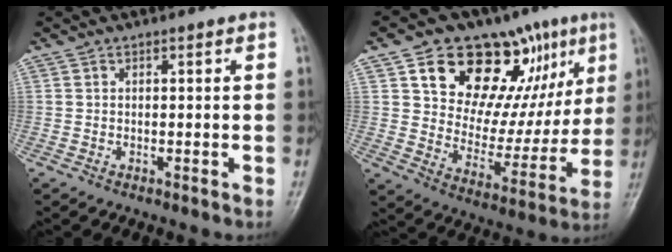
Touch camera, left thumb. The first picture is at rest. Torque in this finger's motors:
{"motor_torque": [0.41, 0.99, 1.40, -0.79, 0.08]}